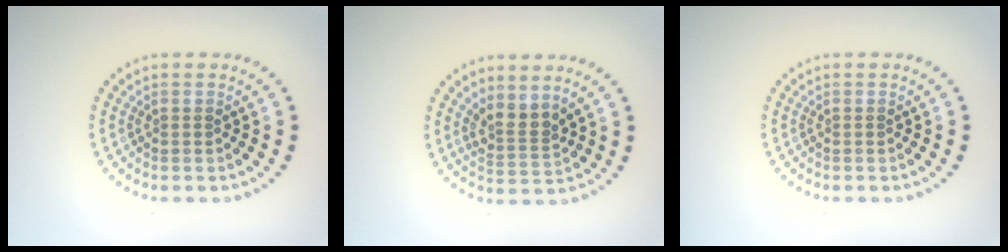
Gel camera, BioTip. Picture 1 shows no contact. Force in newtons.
{"total": 2.5, "press": 1.8, "slide": 1.8}
{"total": 0.0}